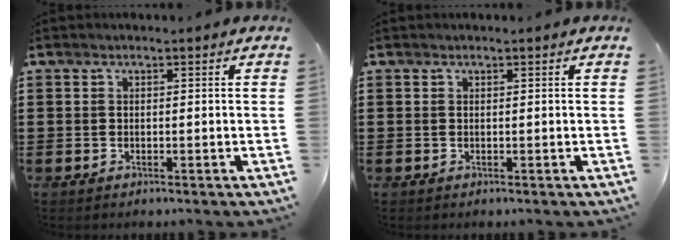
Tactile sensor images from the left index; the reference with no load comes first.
{"total": 0.0}